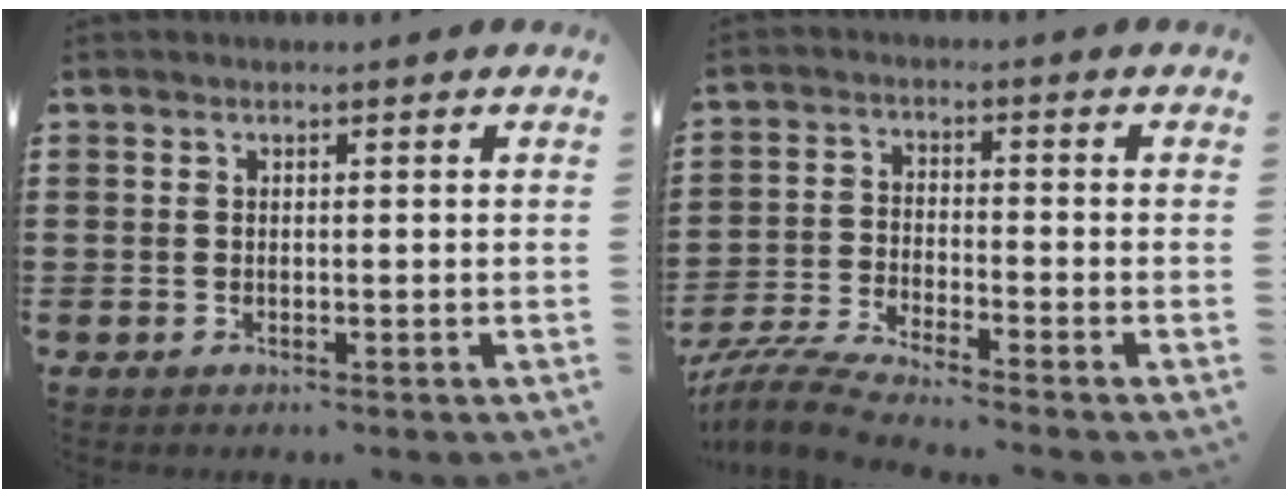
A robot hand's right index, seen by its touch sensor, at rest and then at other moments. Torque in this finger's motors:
{"motor_torque": [0.47, -0.22, -0.33, -0.05]}